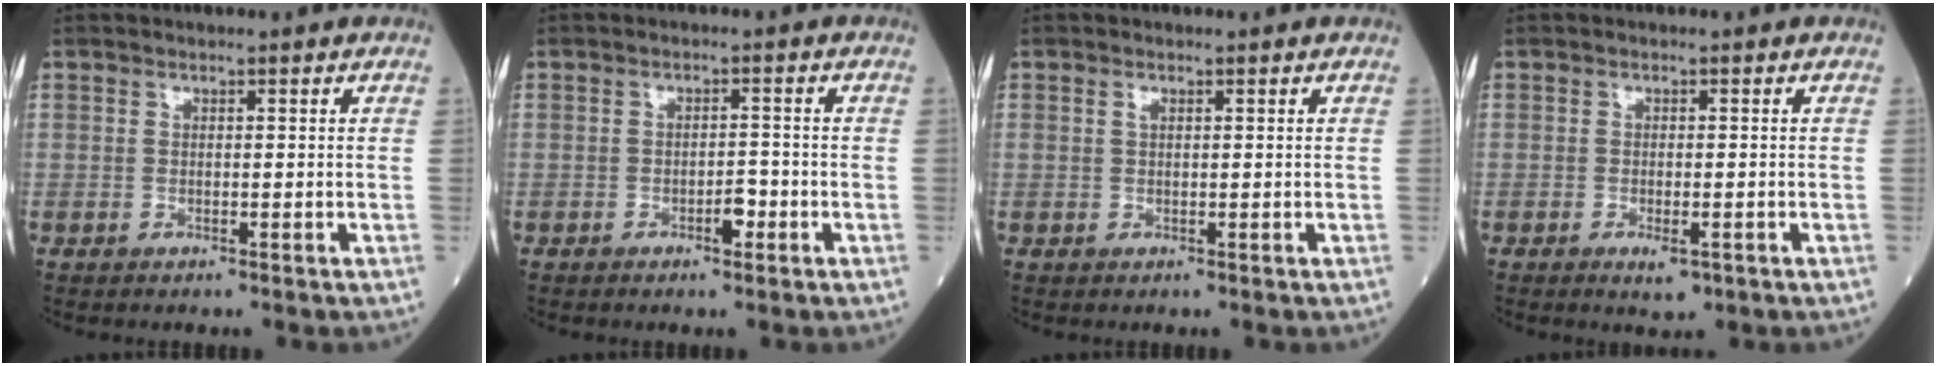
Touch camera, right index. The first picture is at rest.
{"total": 2.2, "force": [-1.2, 0.8, 1.7], "torque": [-0.022, 0.003, -0.019]}
{"total": 0.7, "force": [0.3, 0.3, 0.5], "torque": [-0.013, 0.002, 0.006]}
{"total": 2.4, "force": [-1.2, 0.8, 1.9], "torque": [-0.029, -0.002, -0.015]}